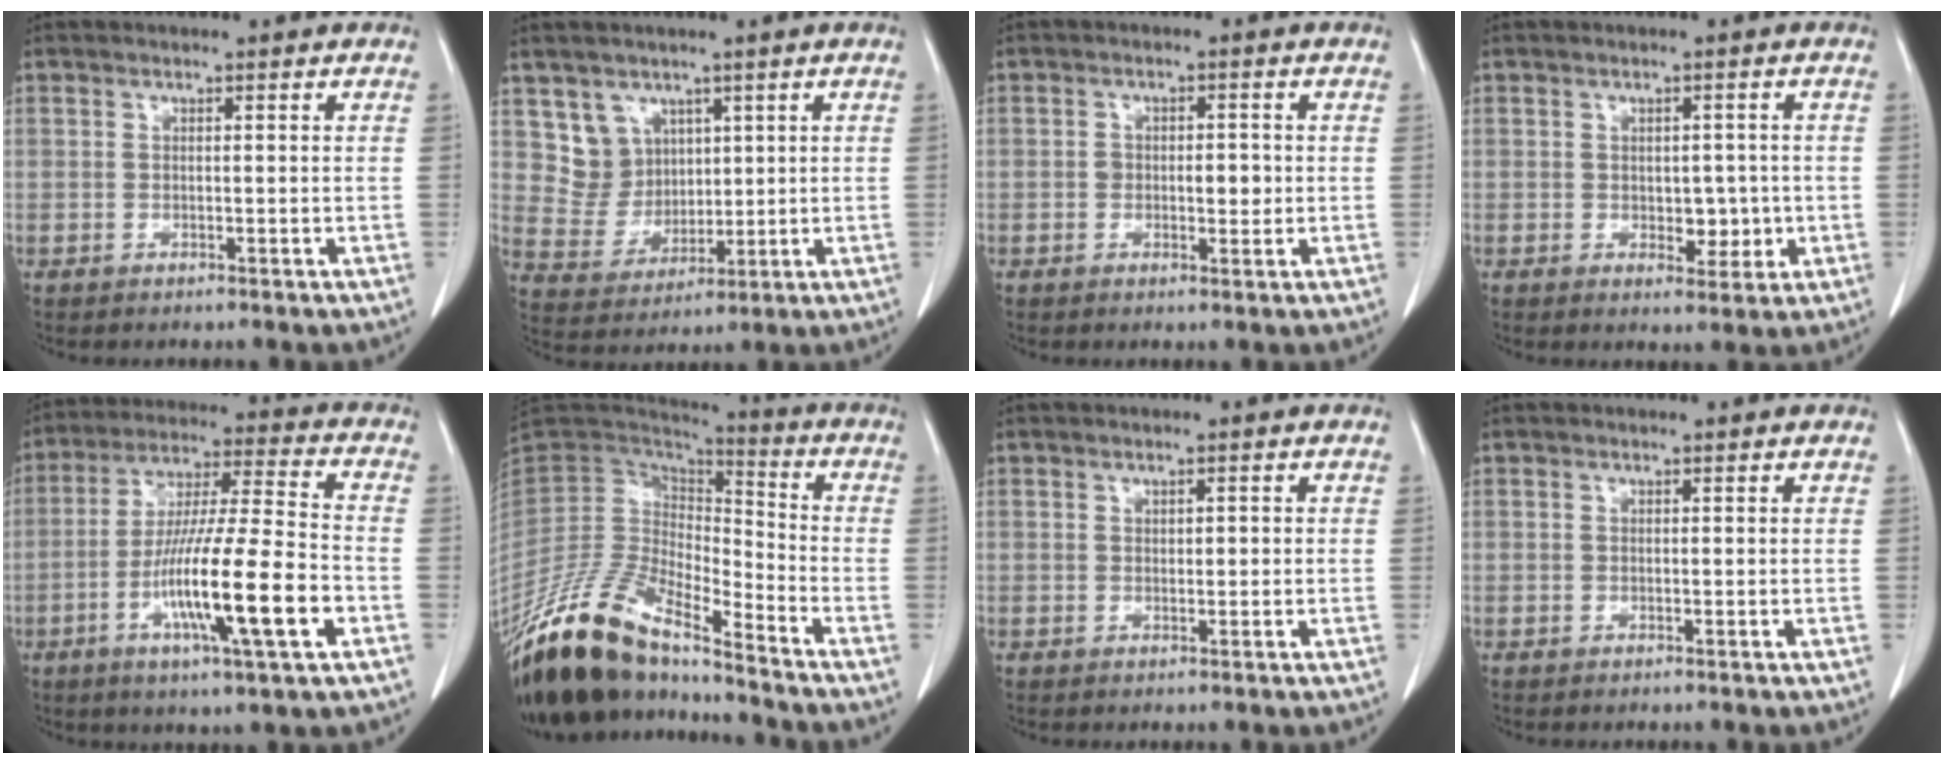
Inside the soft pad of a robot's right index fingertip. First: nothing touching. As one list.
[{"total": 6.6, "force": [3.5, 5.5, 0.7], "torque": [-0.020, 0.013, 0.081]}, {"total": 3.5, "force": [-0.2, 2.0, 2.9], "torque": [-0.042, 0.005, 0.001]}, {"total": 4.3, "force": [-0.4, 2.7, 3.3], "torque": [-0.034, 0.002, 0.003]}, {"total": 17.2, "force": [-5.7, 0.8, 16.2], "torque": [-0.292, -0.014, -0.098]}, {"total": 18.5, "force": [-15.4, 4.7, 9.1], "torque": [-0.180, 0.007, -0.292]}, {"total": 1.2, "force": [0.2, 0.6, 1.1], "torque": [-0.018, 0.000, 0.006]}, {"total": 0.0}]